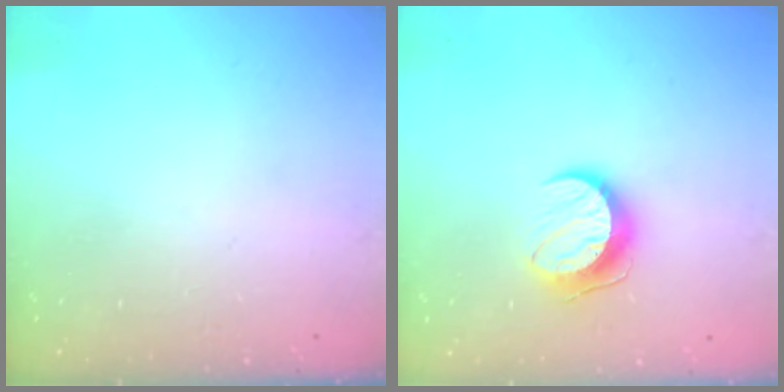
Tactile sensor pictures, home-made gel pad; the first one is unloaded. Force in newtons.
{"total": 9.8, "press": 9.8, "slide": 0.1}